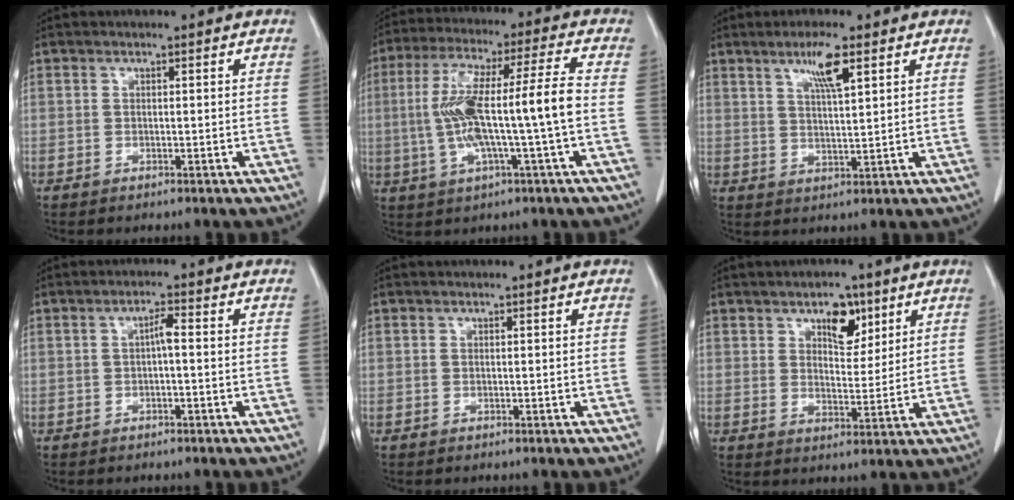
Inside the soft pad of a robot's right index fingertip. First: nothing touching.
{"total": 14.0, "force": [-1.1, 0.3, 13.9], "torque": [-0.272, 0.023, -0.021]}
{"total": 5.6, "force": [3.2, 0.4, 4.6], "torque": [-0.083, -0.001, 0.057]}
{"total": 2.0, "force": [-0.1, 0.3, 2.0], "torque": [-0.035, 0.004, -0.002]}
{"total": 0.0}
{"total": 6.0, "force": [3.5, 3.0, 3.8], "torque": [-0.056, 0.003, 0.056]}